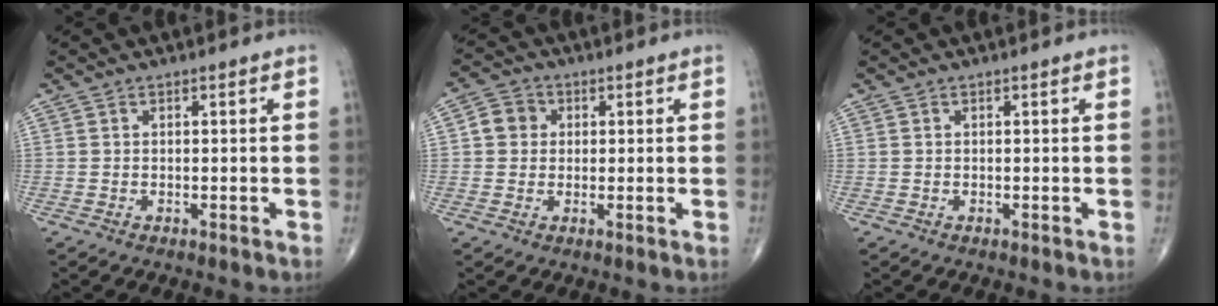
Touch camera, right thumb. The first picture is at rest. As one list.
[{"total": 4.5, "force": [0.7, 4.1, 1.7], "torque": [-0.014, 0.007, 0.003]}, {"total": 0.0}]